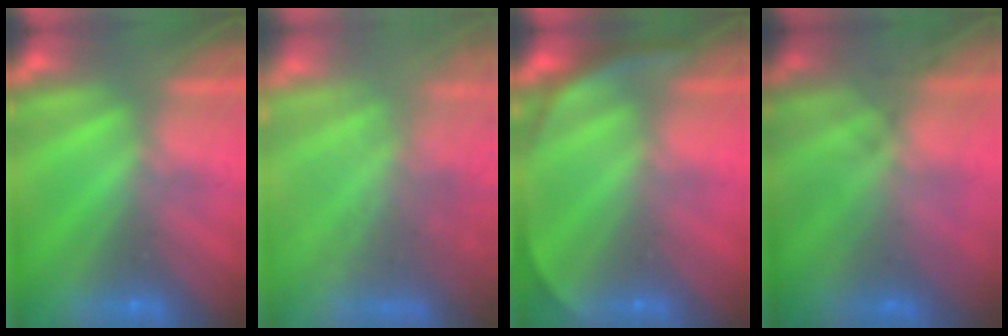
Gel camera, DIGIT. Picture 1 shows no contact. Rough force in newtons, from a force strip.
{"total": 10.9}
{"total": 3.5}
{"total": 3.9}